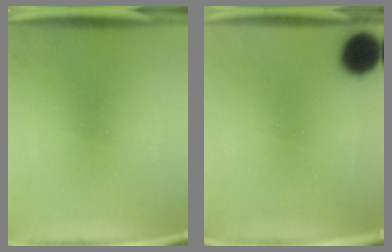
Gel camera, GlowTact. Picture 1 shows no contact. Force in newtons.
{"total": 10.4}